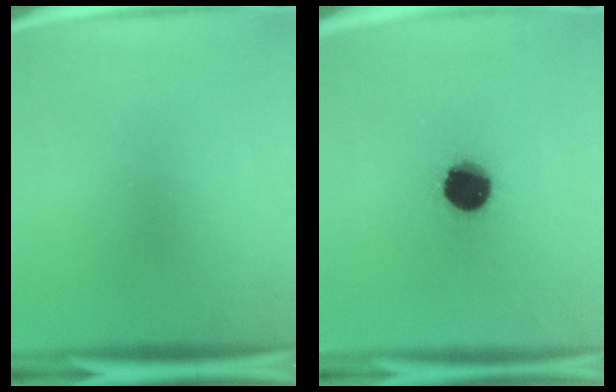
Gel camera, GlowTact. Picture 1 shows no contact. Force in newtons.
{"total": 13.6}